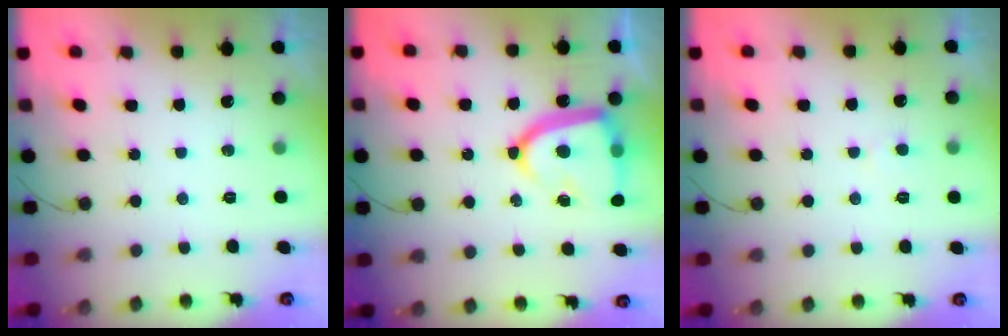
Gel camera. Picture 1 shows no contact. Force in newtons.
{"total": 16.7, "press": 16.6, "slide": 1.5}
{"total": 2.5, "press": 2.4, "slide": 0.3}